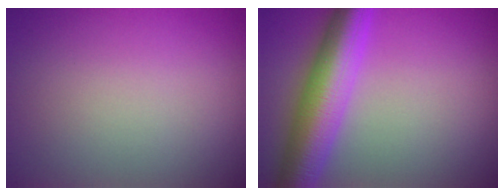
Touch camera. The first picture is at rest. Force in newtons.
{"total": 8.0, "press": 7.9, "slide": 0.2}